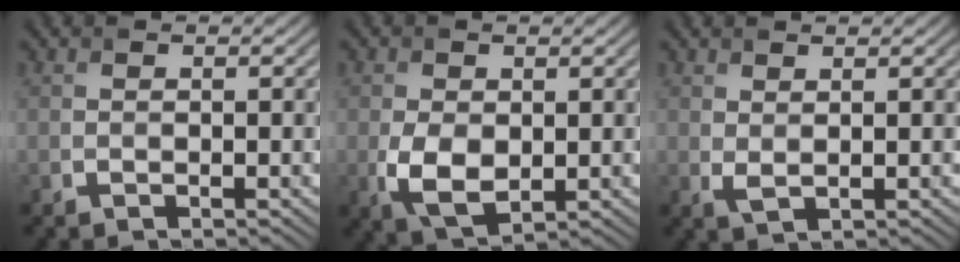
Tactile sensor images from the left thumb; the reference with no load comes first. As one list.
[{"total": 5.1, "force": [-0.5, 3.4, 3.8], "torque": [-0.090, -0.014, -0.004]}, {"total": 1.4, "force": [0.8, 0.5, 1.0], "torque": [-0.029, -0.003, 0.020]}]